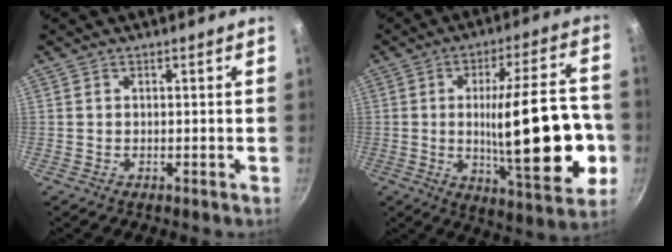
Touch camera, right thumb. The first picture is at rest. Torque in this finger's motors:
{"motor_torque": [1.74, 3.27, 2.09, 0.04, 0.42]}